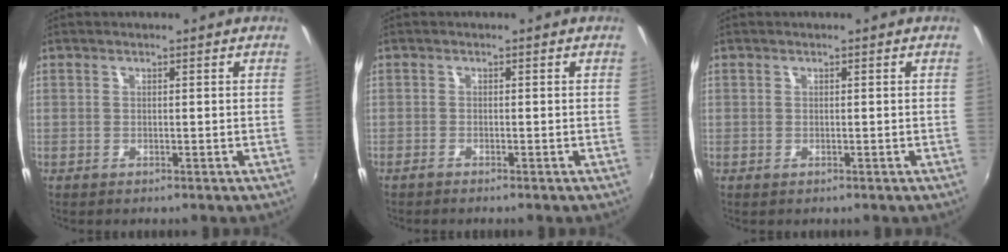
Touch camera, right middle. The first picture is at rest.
{"total": 0.9, "force": [-0.8, 0.0, 0.4], "torque": [-0.008, -0.003, -0.017]}
{"total": 0.0}